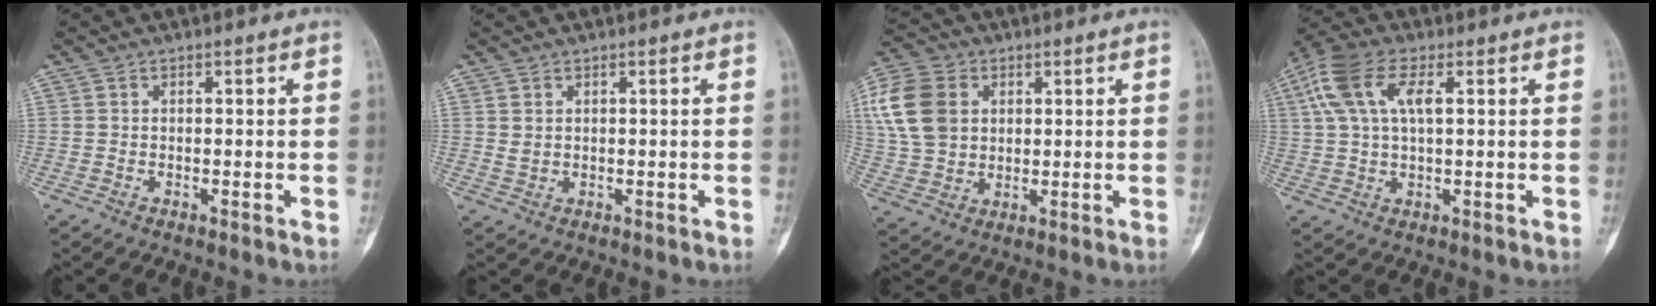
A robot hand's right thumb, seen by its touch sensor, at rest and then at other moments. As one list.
[{"total": 1.3, "force": [0.6, 0.9, 0.7], "torque": [-0.011, -0.002, 0.016]}, {"total": 13.0, "force": [3.3, 9.8, 7.8], "torque": [-0.150, 0.005, 0.061]}, {"total": 10.9, "force": [3.6, 4.7, 9.1], "torque": [-0.208, 0.022, 0.070]}]